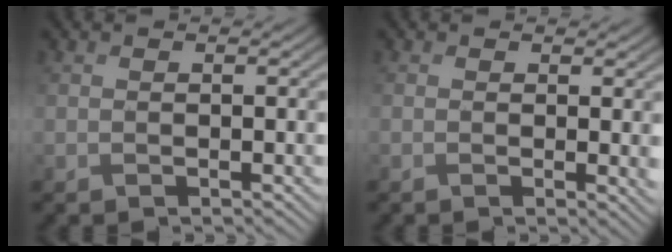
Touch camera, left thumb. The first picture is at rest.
{"total": 1.5, "force": [0.5, 0.2, 1.4], "torque": [-0.020, -0.005, 0.006]}